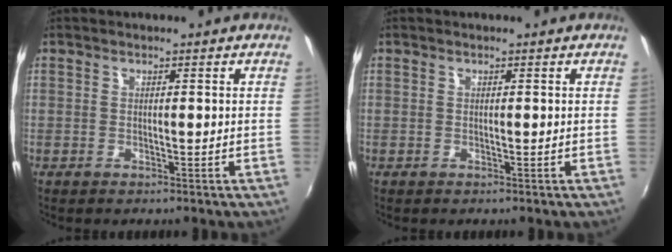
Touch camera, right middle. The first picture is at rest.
{"total": 0.0}